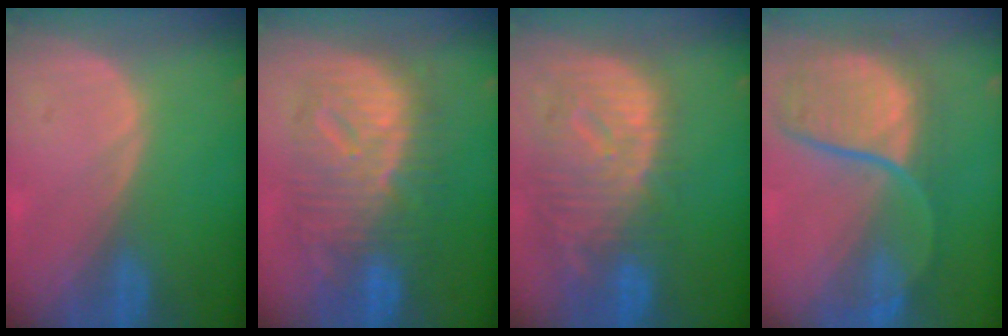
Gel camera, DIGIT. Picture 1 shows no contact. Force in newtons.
{"total": 12.3, "press": 12.2, "slide": 1.3}
{"total": 12.6, "press": 10.9, "slide": 6.3}
{"total": 10.5, "press": 9.6, "slide": 4.1}